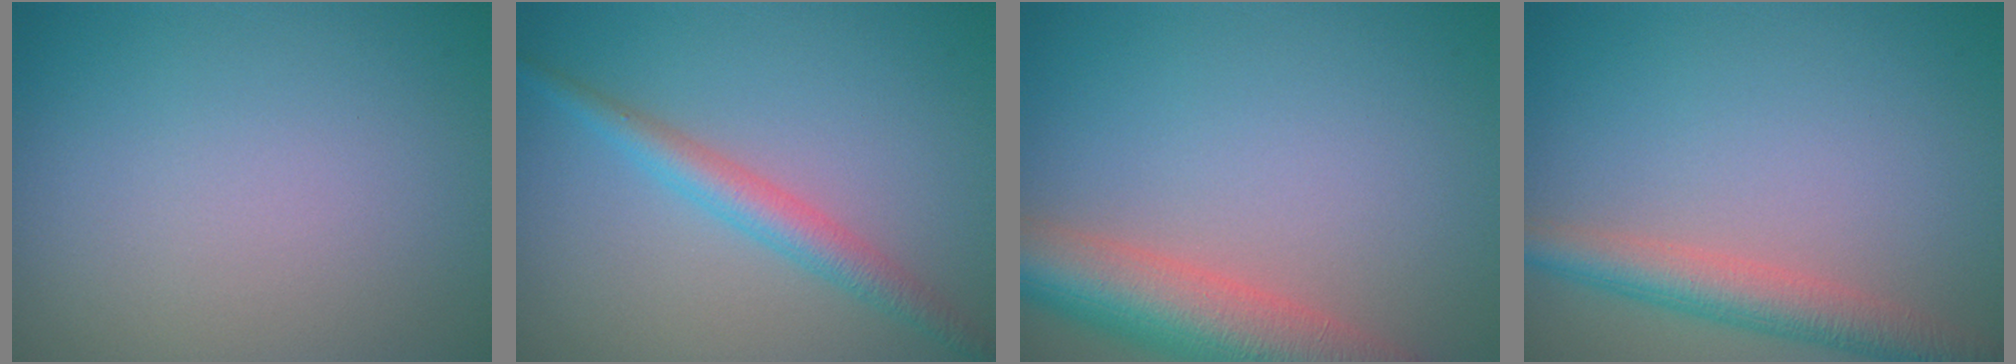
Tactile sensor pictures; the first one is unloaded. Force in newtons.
{"total": 2.8, "press": 2.8, "slide": 0.1}
{"total": 7.6, "press": 7.6, "slide": 0.5}
{"total": 4.1, "press": 4.1, "slide": 0.1}